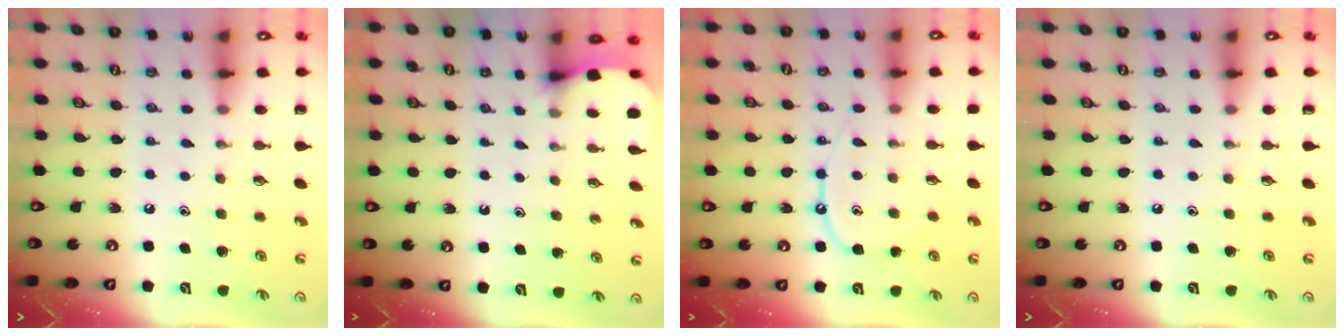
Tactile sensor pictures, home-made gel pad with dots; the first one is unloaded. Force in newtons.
{"total": 3.0, "press": 3.0, "slide": 0.4}
{"total": 9.8, "press": 9.8, "slide": 0.6}
{"total": 0.0}